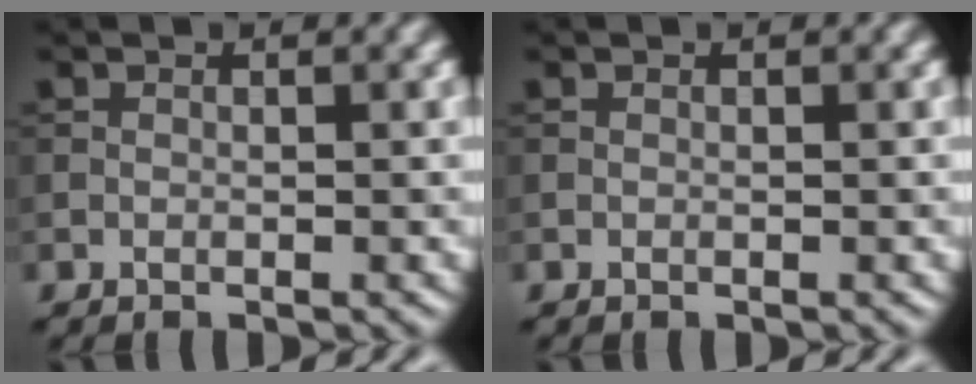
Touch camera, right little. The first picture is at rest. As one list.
[{"total": 0.0}]